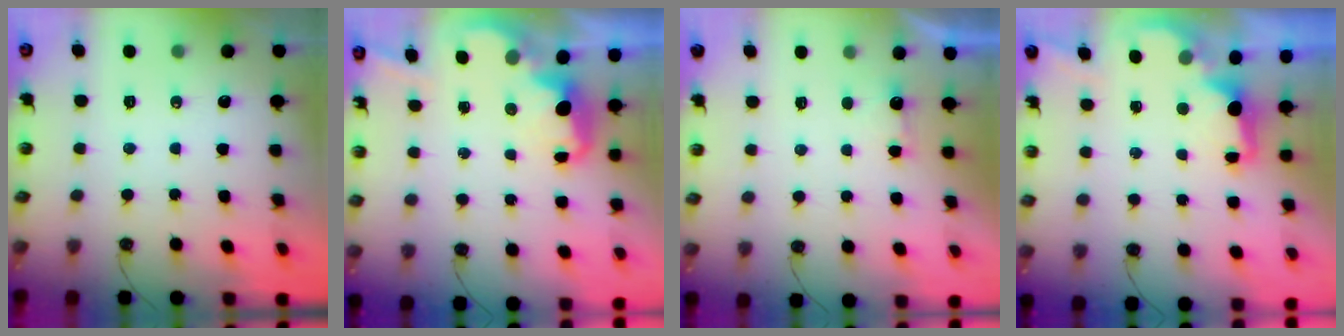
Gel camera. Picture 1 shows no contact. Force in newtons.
{"total": 2.9, "press": 2.8, "slide": 0.6}
{"total": 1.8, "press": 1.6, "slide": 0.9}
{"total": 2.1, "press": 1.9, "slide": 0.8}